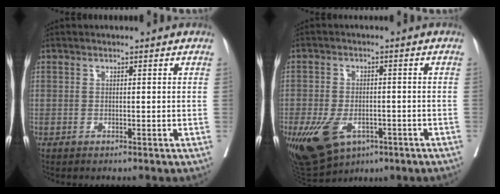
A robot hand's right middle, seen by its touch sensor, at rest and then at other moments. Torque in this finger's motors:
{"motor_torque": [1.60, -0.54, 1.05, 0.21]}